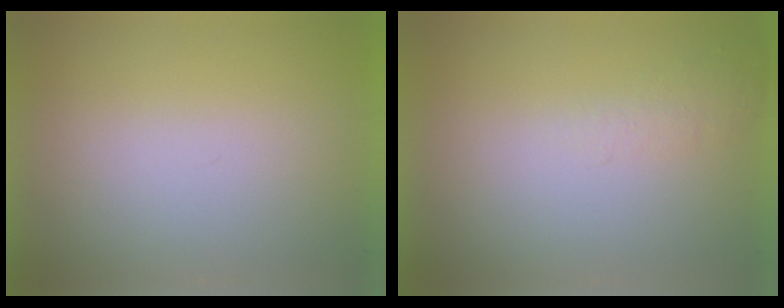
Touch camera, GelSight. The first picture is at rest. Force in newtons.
{"total": 1.0}